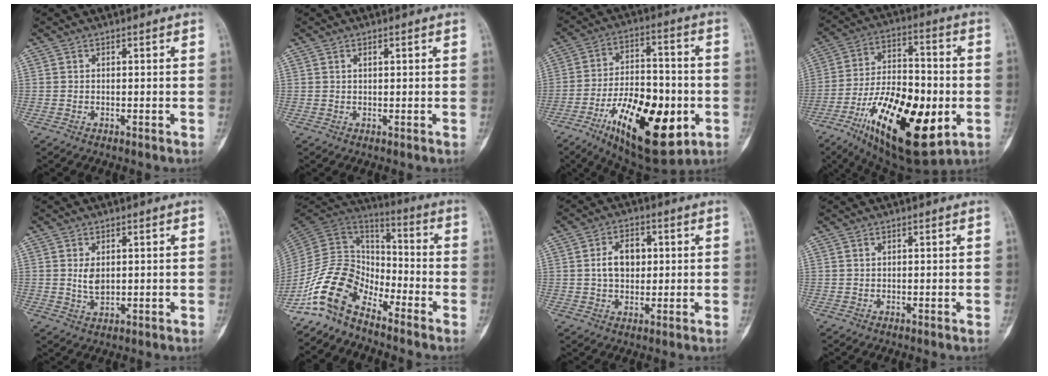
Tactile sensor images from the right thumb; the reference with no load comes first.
{"total": 0.9, "force": [0.4, 0.3, 0.7], "torque": [-0.015, 0.003, 0.008]}
{"total": 23.3, "force": [-8.1, 10.6, 19.1], "torque": [-0.293, 0.023, -0.114]}
{"total": 27.0, "force": [-8.4, 11.9, 22.7], "torque": [-0.392, 0.010, -0.120]}
{"total": 3.4, "force": [0.6, 2.1, 2.6], "torque": [-0.038, -0.008, 0.017]}
{"total": 12.8, "force": [-9.2, 6.6, 5.8], "torque": [-0.103, 0.088, -0.193]}
{"total": 6.9, "force": [1.1, 4.6, 4.9], "torque": [-0.068, 0.006, 0.017]}
{"total": 0.0}